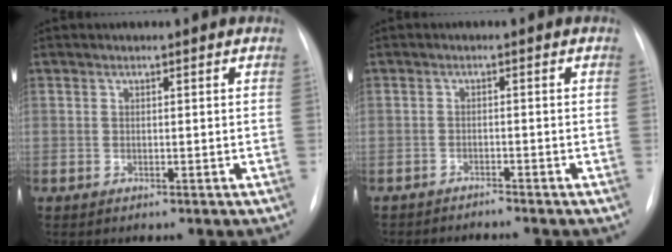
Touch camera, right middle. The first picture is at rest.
{"total": 3.0, "force": [-3.0, 0.0, 0.6], "torque": [-0.001, -0.007, -0.044]}